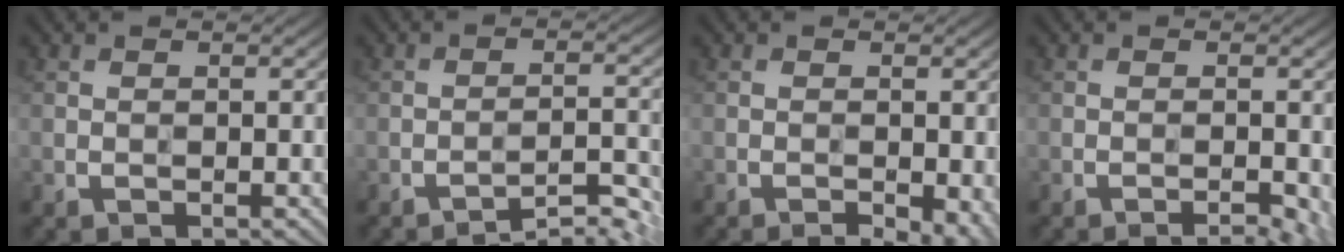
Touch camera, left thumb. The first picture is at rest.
{"total": 4.8, "force": [-4.0, 0.5, 2.6], "torque": [-0.045, 0.013, -0.062]}
{"total": 4.7, "force": [-2.5, 1.7, 3.5], "torque": [-0.052, -0.008, -0.022]}
{"total": 2.3, "force": [-1.4, 0.5, 1.8], "torque": [-0.025, 0.001, -0.018]}